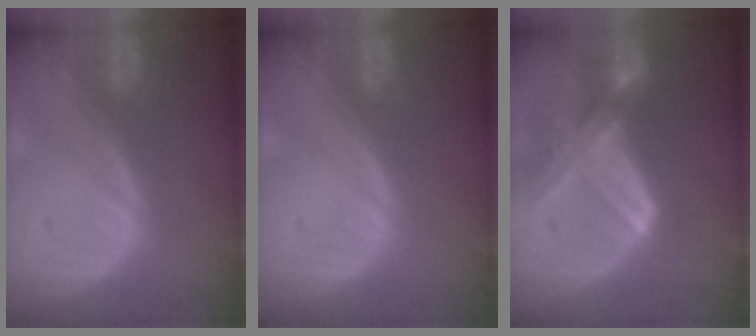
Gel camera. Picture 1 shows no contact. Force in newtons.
{"total": 0.0}
{"total": 8.0, "press": 7.0, "slide": 3.8}